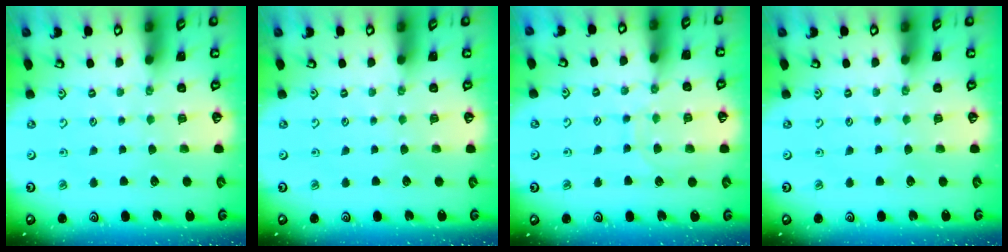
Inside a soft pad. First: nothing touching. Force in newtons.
{"total": 0.0}
{"total": 8.4, "press": 8.4, "slide": 0.7}
{"total": 0.0}